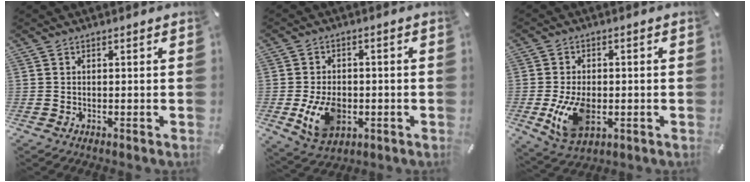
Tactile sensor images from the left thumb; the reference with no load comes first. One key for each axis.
{"total": 9.9, "fx": -2.0, "fy": 7.2, "fz": 6.5, "tx": -0.136, "ty": -0.001, "tz": -0.035}
{"total": 9.9, "fx": -1.7, "fy": 6.5, "fz": 7.3, "tx": -0.148, "ty": -0.005, "tz": -0.029}